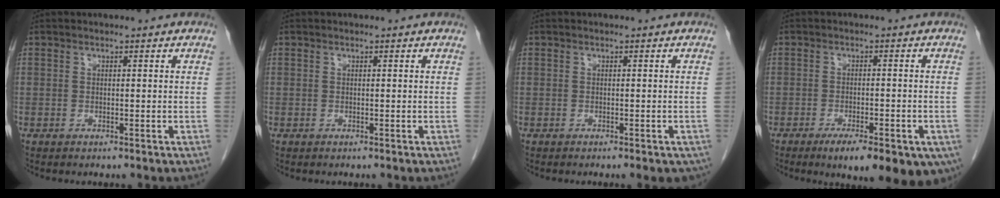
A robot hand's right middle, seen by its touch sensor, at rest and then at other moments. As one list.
[{"total": 0.0}, {"total": 3.4, "force": [-2.3, 1.1, 2.2], "torque": [-0.018, -0.006, -0.027]}, {"total": 14.8, "force": [-9.1, 4.3, 10.9], "torque": [-0.102, -0.015, -0.117]}]